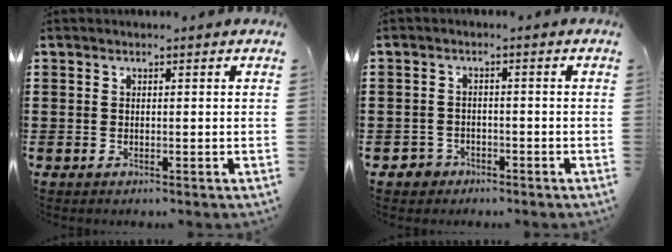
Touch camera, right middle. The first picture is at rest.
{"total": 1.9, "force": [-1.5, 1.1, 0.1], "torque": [-0.006, 0.002, -0.034]}